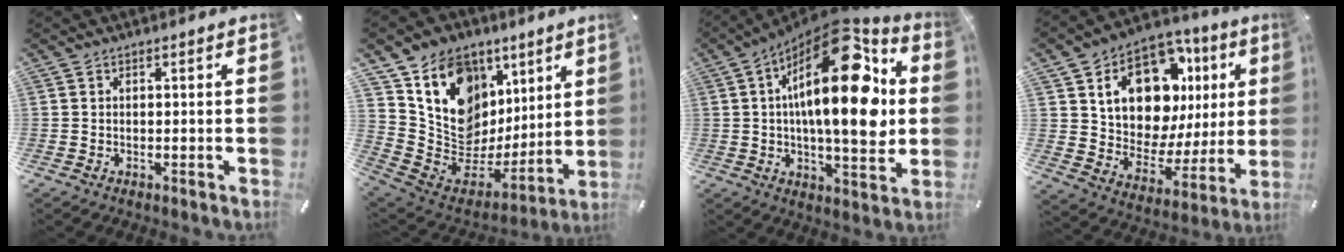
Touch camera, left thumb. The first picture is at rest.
{"total": 15.7, "force": [6.1, 13.2, 5.8], "torque": [-0.089, -0.057, 0.135]}
{"total": 26.5, "force": [6.1, 11.2, 23.2], "torque": [-0.383, -0.033, 0.092]}
{"total": 16.8, "force": [8.9, 10.6, 9.4], "torque": [-0.149, -0.061, 0.157]}